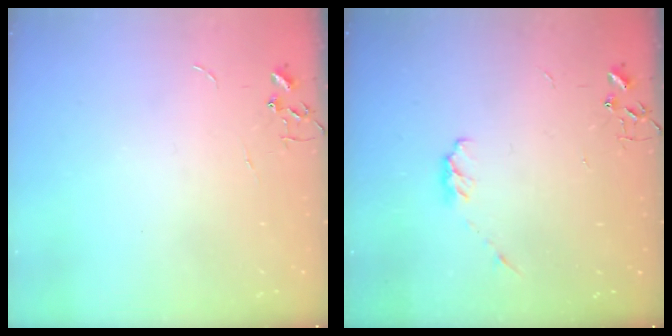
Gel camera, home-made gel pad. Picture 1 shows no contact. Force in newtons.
{"total": 4.1, "press": 4.0, "slide": 0.6}